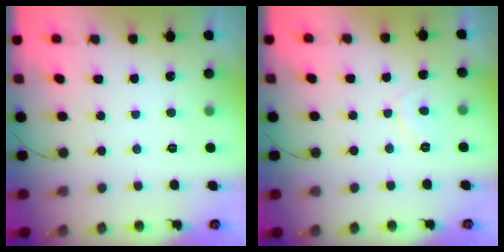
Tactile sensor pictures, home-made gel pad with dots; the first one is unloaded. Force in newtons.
{"total": 2.4, "press": 2.3, "slide": 0.7}